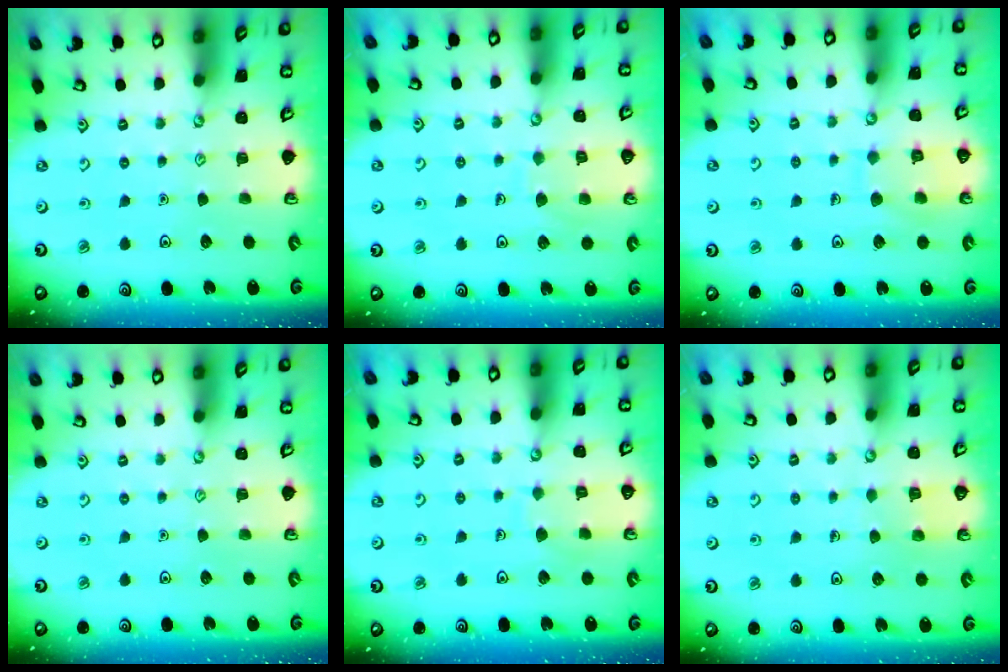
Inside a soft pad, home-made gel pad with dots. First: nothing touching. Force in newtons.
{"total": 6.6, "press": 6.6, "slide": 0.6}
{"total": 9.0, "press": 8.9, "slide": 0.8}
{"total": 0.0}
{"total": 5.8, "press": 5.8, "slide": 0.6}
{"total": 2.2, "press": 2.2, "slide": 0.0}